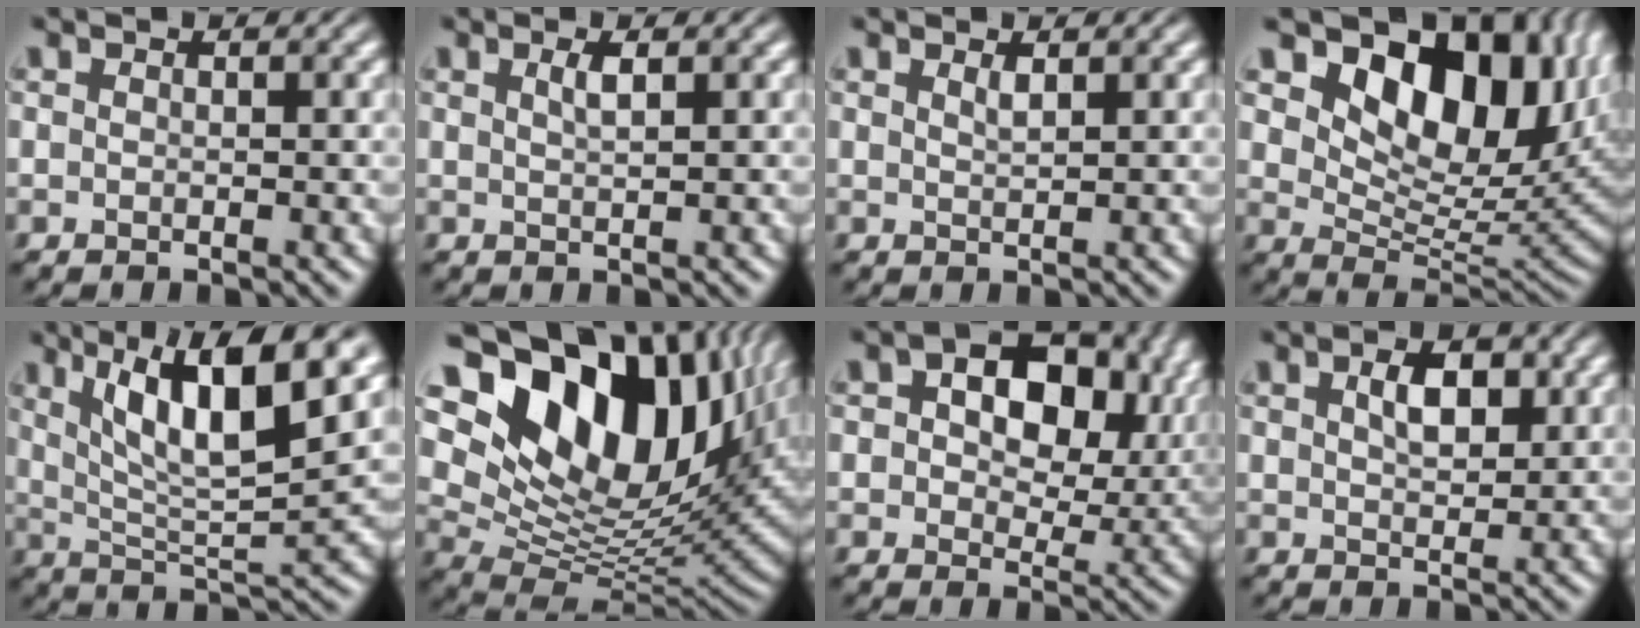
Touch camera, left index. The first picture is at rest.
{"total": 1.4, "force": [0.7, 0.4, 1.2], "torque": [-0.018, 0.004, 0.010]}
{"total": 0.9, "force": [0.7, 0.2, 0.6], "torque": [-0.007, 0.000, 0.012]}
{"total": 12.0, "force": [5.5, 7.0, 8.1], "torque": [-0.122, -0.009, 0.094]}
{"total": 11.0, "force": [4.9, 2.8, 9.5], "torque": [-0.160, 0.005, 0.089]}
{"total": 17.1, "force": [8.1, 10.1, 11.1], "torque": [-0.198, 0.027, 0.142]}
{"total": 13.4, "force": [3.8, 8.2, 9.9], "torque": [-0.120, 0.008, 0.061]}
{"total": 3.2, "force": [1.1, 1.7, 2.5], "torque": [-0.044, 0.004, 0.019]}